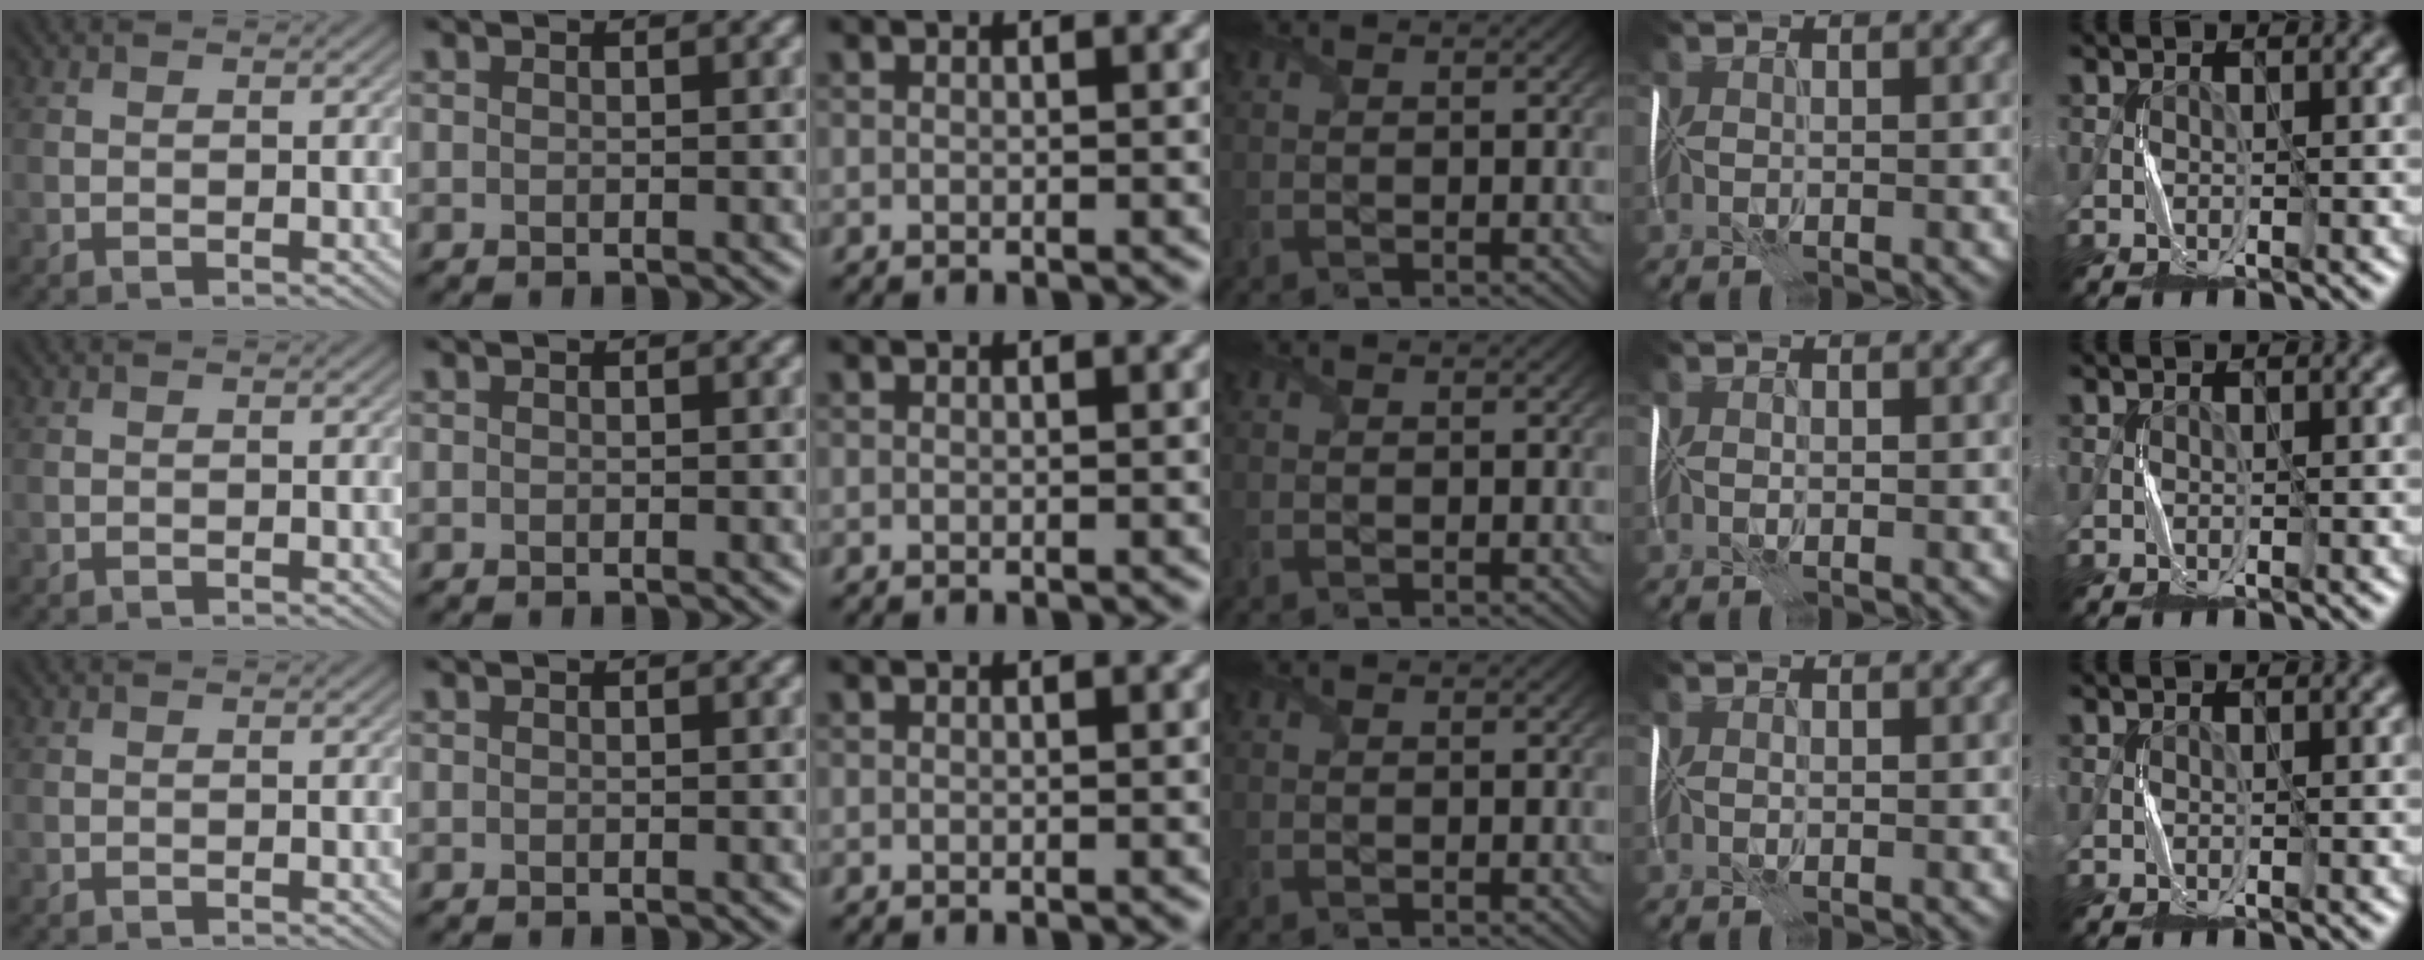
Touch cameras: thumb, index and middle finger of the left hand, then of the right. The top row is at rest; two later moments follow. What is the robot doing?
{"motion": "fold", "object": "plastic wrap"}